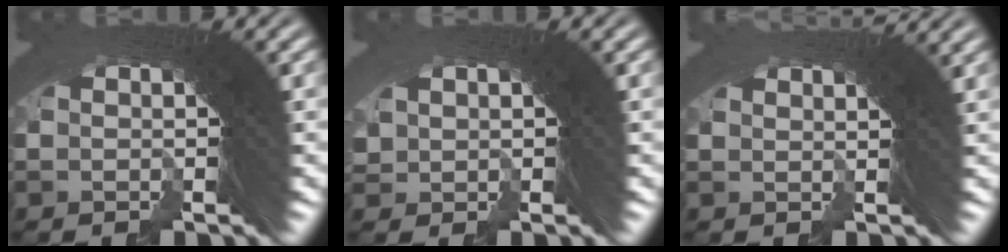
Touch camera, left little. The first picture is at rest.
{"total": 0.0}
{"total": 3.7, "force": [3.0, -0.8, 1.9], "torque": [-0.013, 0.015, 0.047]}